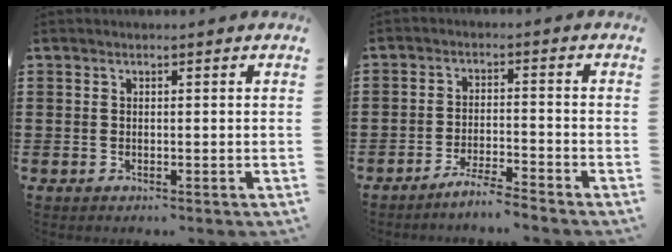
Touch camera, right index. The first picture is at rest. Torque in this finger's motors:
{"motor_torque": [-0.80, 1.34, -1.05, -0.21]}